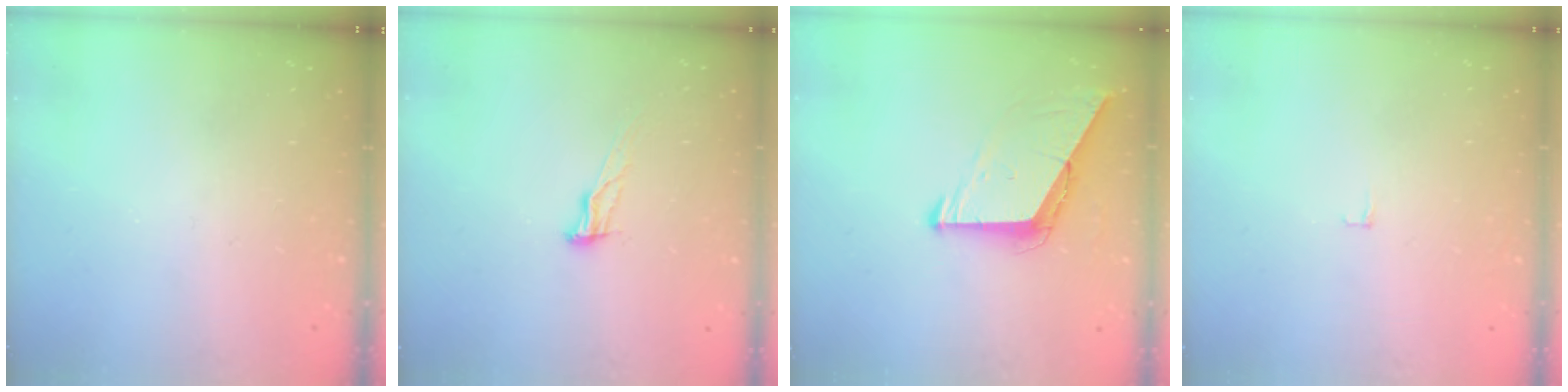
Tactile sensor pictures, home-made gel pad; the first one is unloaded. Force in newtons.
{"total": 8.6, "press": 8.2, "slide": 2.5}
{"total": 7.1, "press": 7.1, "slide": 0.5}
{"total": 2.4, "press": 2.4, "slide": 0.2}